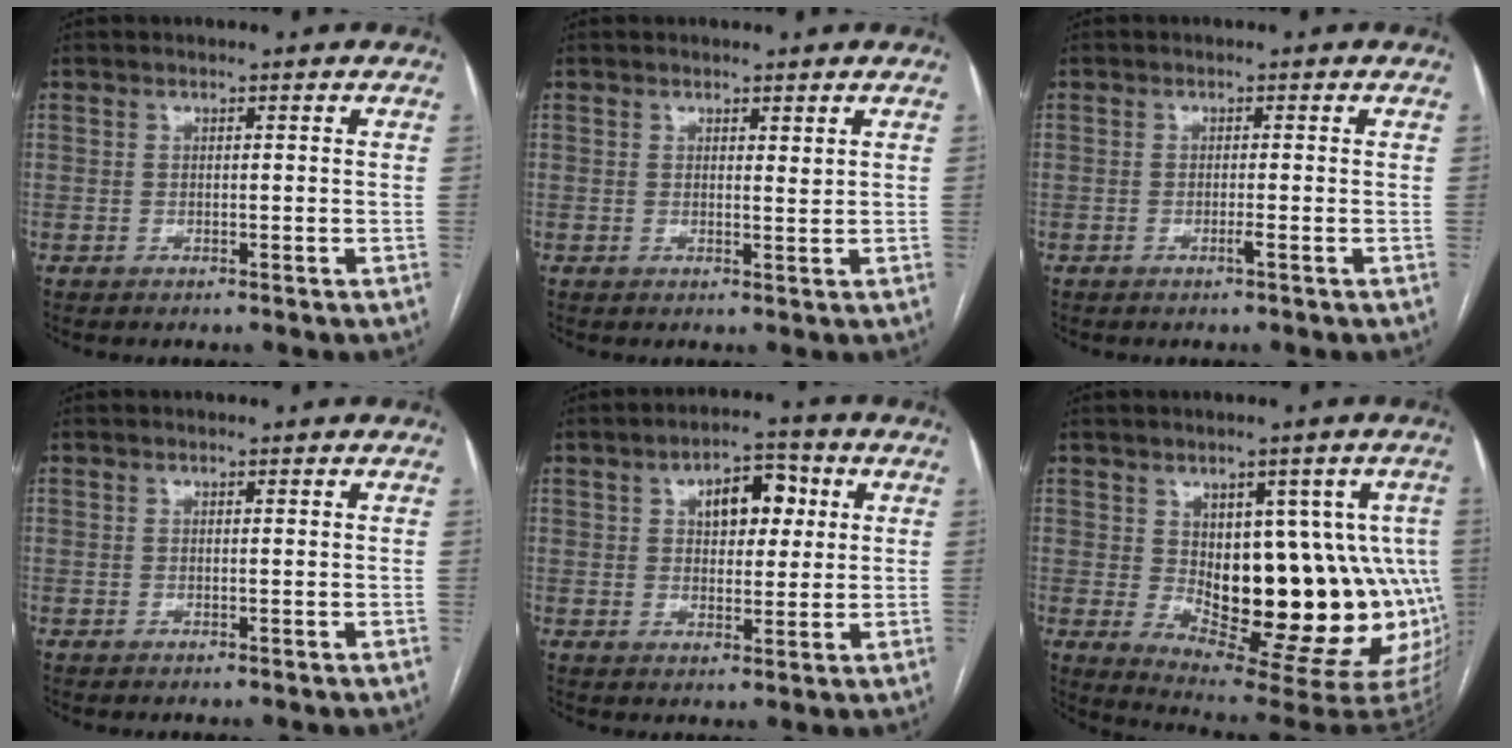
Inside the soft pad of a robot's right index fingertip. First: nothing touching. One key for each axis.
{"total": 1.1, "fx": 0.8, "fy": 0.3, "fz": 0.8, "tx": -0.010, "ty": -0.008, "tz": 0.013}
{"total": 0.7, "fx": -0.4, "fy": -0.2, "fz": 0.6, "tx": -0.009, "ty": 0.000, "tz": -0.007}
{"total": 0.0}
{"total": 7.6, "fx": 2.3, "fy": 4.0, "fz": 6.0, "tx": -0.083, "ty": 0.022, "tz": 0.037}
{"total": 19.2, "fx": -0.1, "fy": 8.5, "fz": 17.2, "tx": -0.162, "ty": 0.010, "tz": 0.024}